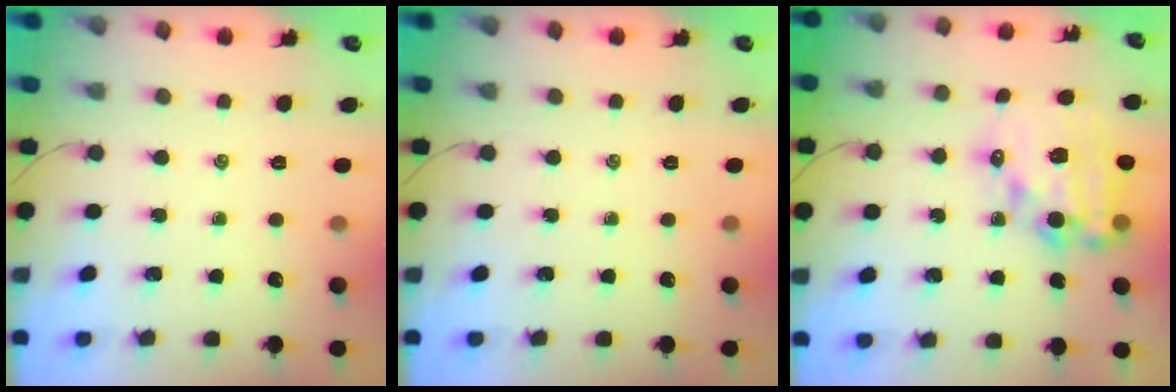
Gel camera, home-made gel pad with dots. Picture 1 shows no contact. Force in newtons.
{"total": 0.0}
{"total": 17.0, "press": 16.6, "slide": 3.7}